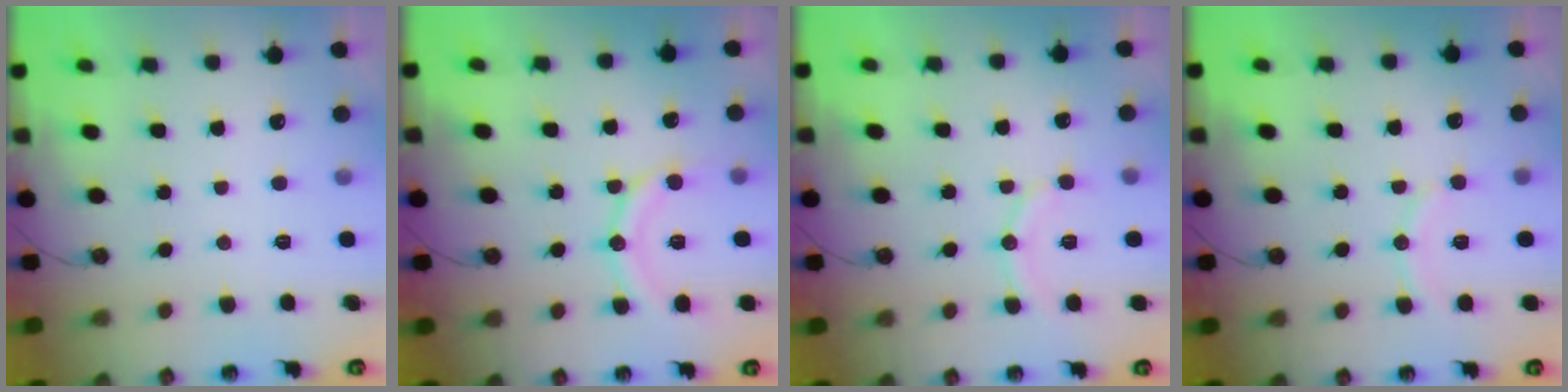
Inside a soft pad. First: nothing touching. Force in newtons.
{"total": 12.7, "press": 12.6, "slide": 1.5}
{"total": 10.0, "press": 9.7, "slide": 2.3}
{"total": 7.3, "press": 7.2, "slide": 1.0}